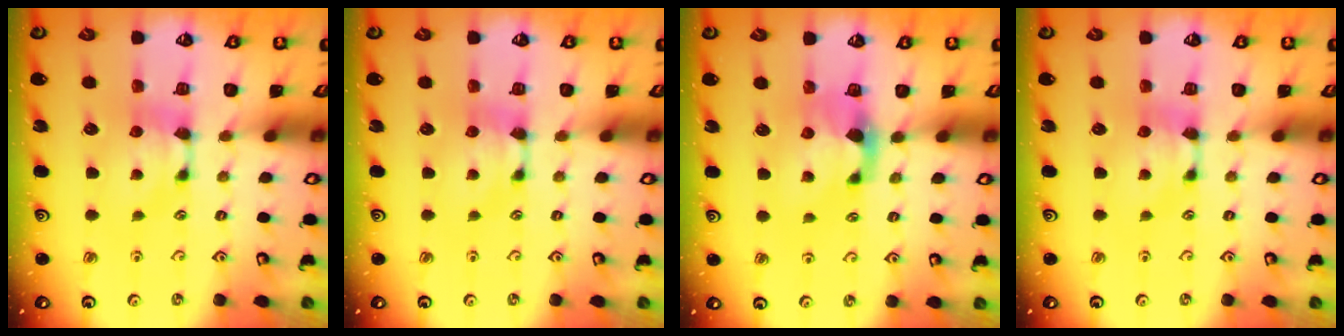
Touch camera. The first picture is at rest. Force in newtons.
{"total": 0.0}
{"total": 2.1, "press": 1.7, "slide": 1.2}
{"total": 0.0}